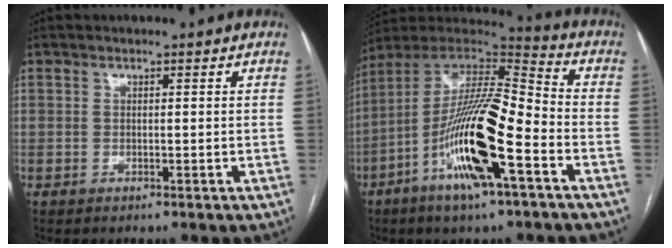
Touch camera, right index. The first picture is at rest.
{"total": 19.4, "force": [-7.8, 2.9, 17.6], "torque": [-0.356, -0.014, -0.142]}